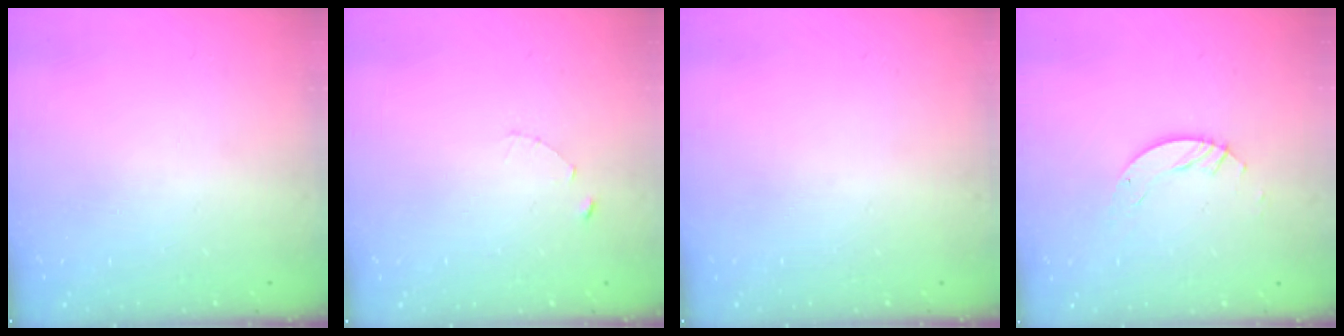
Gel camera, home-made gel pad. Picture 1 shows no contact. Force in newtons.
{"total": 1.2, "press": 1.1, "slide": 0.2}
{"total": 0.0}
{"total": 4.0, "press": 4.0, "slide": 0.3}